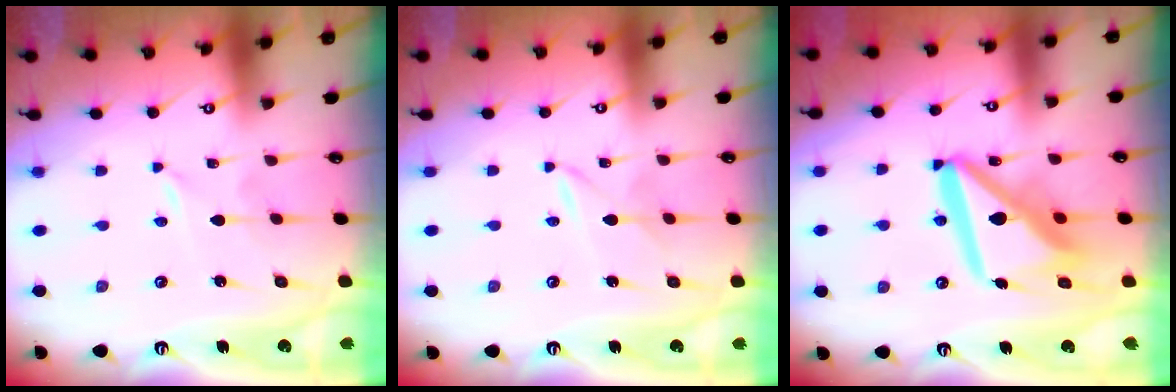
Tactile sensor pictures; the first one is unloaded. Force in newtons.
{"total": 2.0, "press": 2.0, "slide": 0.3}
{"total": 16.8, "press": 16.6, "slide": 2.1}